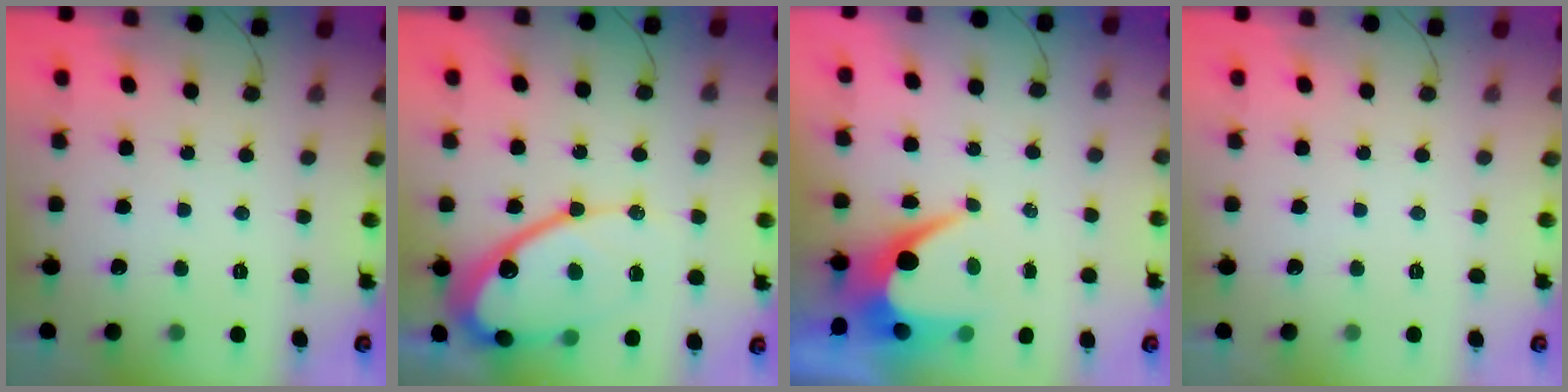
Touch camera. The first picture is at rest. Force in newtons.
{"total": 17.5, "press": 17.4, "slide": 1.8}
{"total": 7.6, "press": 7.5, "slide": 0.6}
{"total": 0.0}